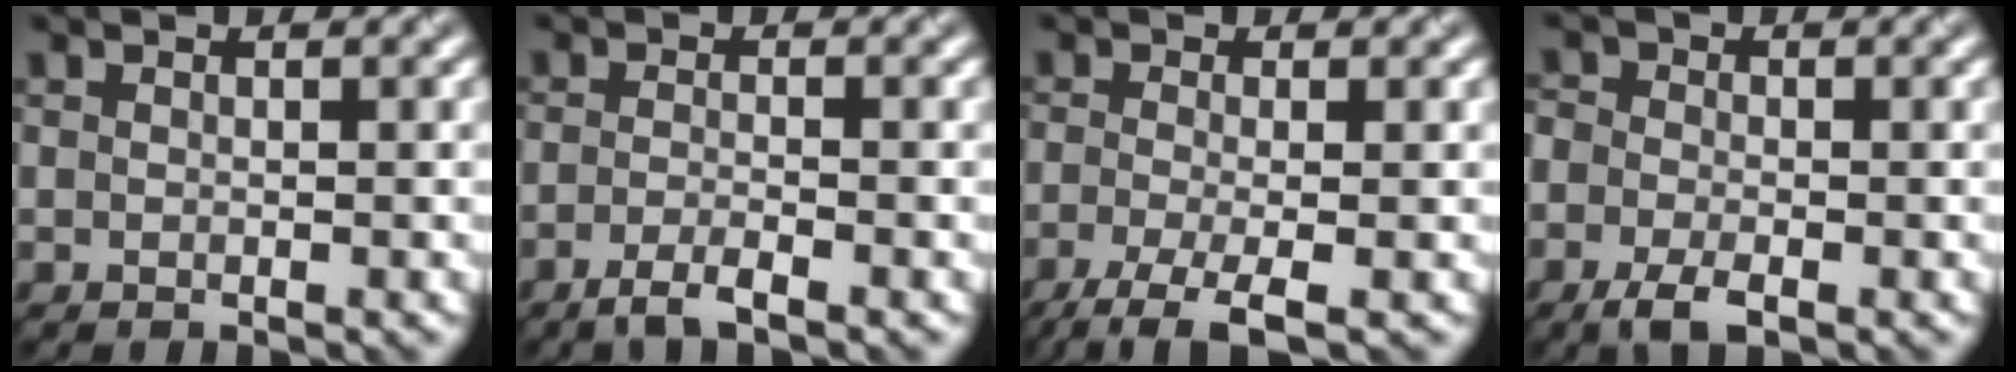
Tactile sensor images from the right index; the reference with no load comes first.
{"total": 2.4, "force": [-1.5, 0.5, 1.8], "torque": [-0.032, -0.001, -0.036]}
{"total": 4.5, "force": [-2.4, 1.1, 3.6], "torque": [-0.067, -0.007, -0.054]}
{"total": 3.1, "force": [-1.7, 1.7, 2.0], "torque": [-0.045, -0.004, -0.041]}